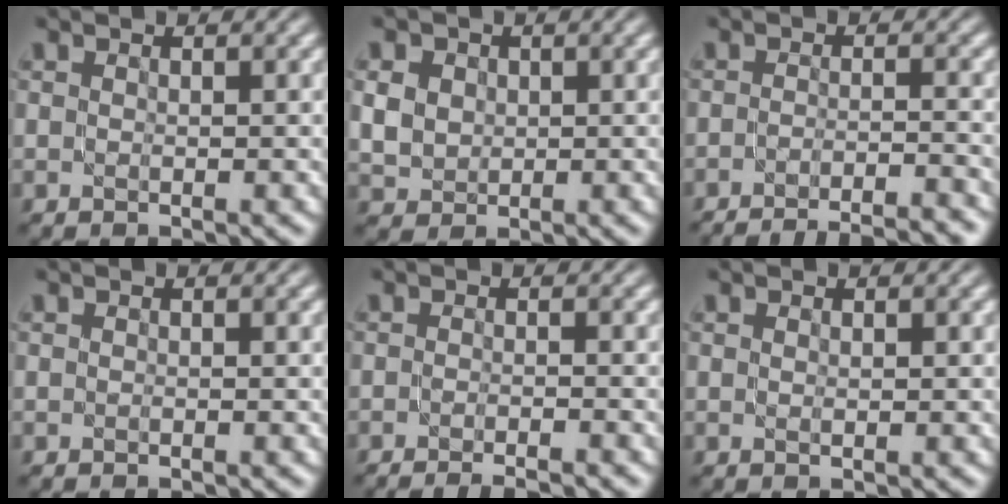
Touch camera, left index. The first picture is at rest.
{"total": 3.4, "force": [1.0, 2.8, 1.6], "torque": [-0.048, 0.002, 0.024]}
{"total": 8.8, "force": [-7.7, 1.9, 3.7], "torque": [-0.026, 0.001, -0.093]}
{"total": 0.0}
{"total": 3.3, "force": [-2.5, 0.6, 2.1], "torque": [-0.020, 0.003, -0.042]}
{"total": 0.5, "force": [0.2, 0.2, 0.4], "torque": [-0.009, -0.001, 0.004]}